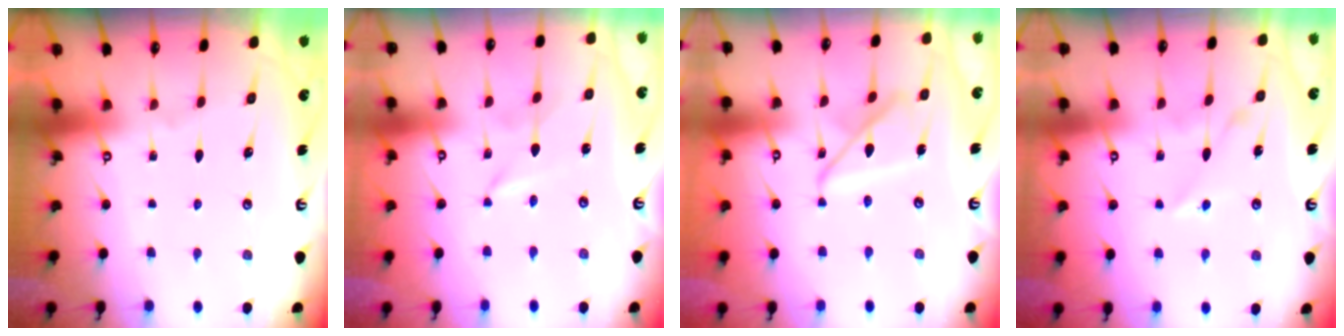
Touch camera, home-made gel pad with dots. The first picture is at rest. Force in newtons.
{"total": 0.0}
{"total": 12.4, "press": 12.4, "slide": 1.3}
{"total": 5.0, "press": 5.0, "slide": 0.7}